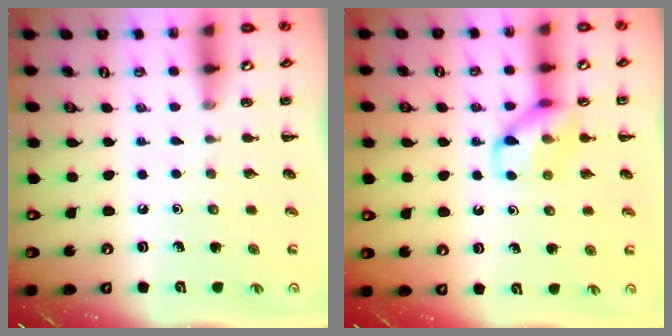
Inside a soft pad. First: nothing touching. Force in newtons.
{"total": 11.0, "press": 11.0, "slide": 1.4}